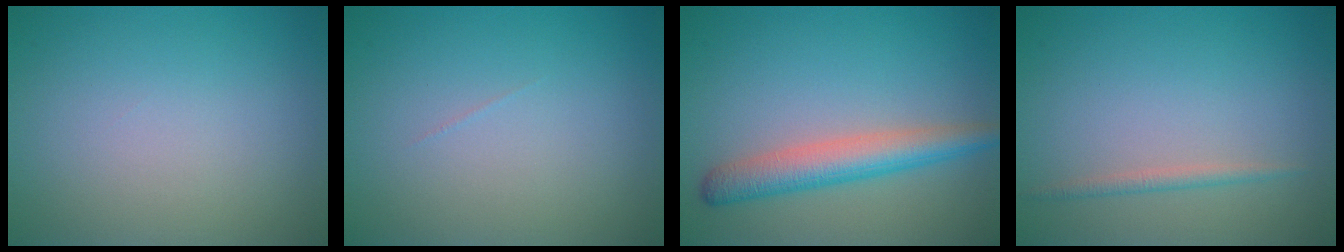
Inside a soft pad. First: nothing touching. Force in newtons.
{"total": 0.0}
{"total": 4.2, "press": 4.2, "slide": 0.1}
{"total": 1.1, "press": 1.1, "slide": 0.1}